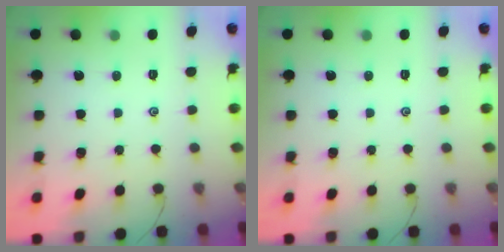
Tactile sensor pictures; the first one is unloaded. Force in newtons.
{"total": 0.0}